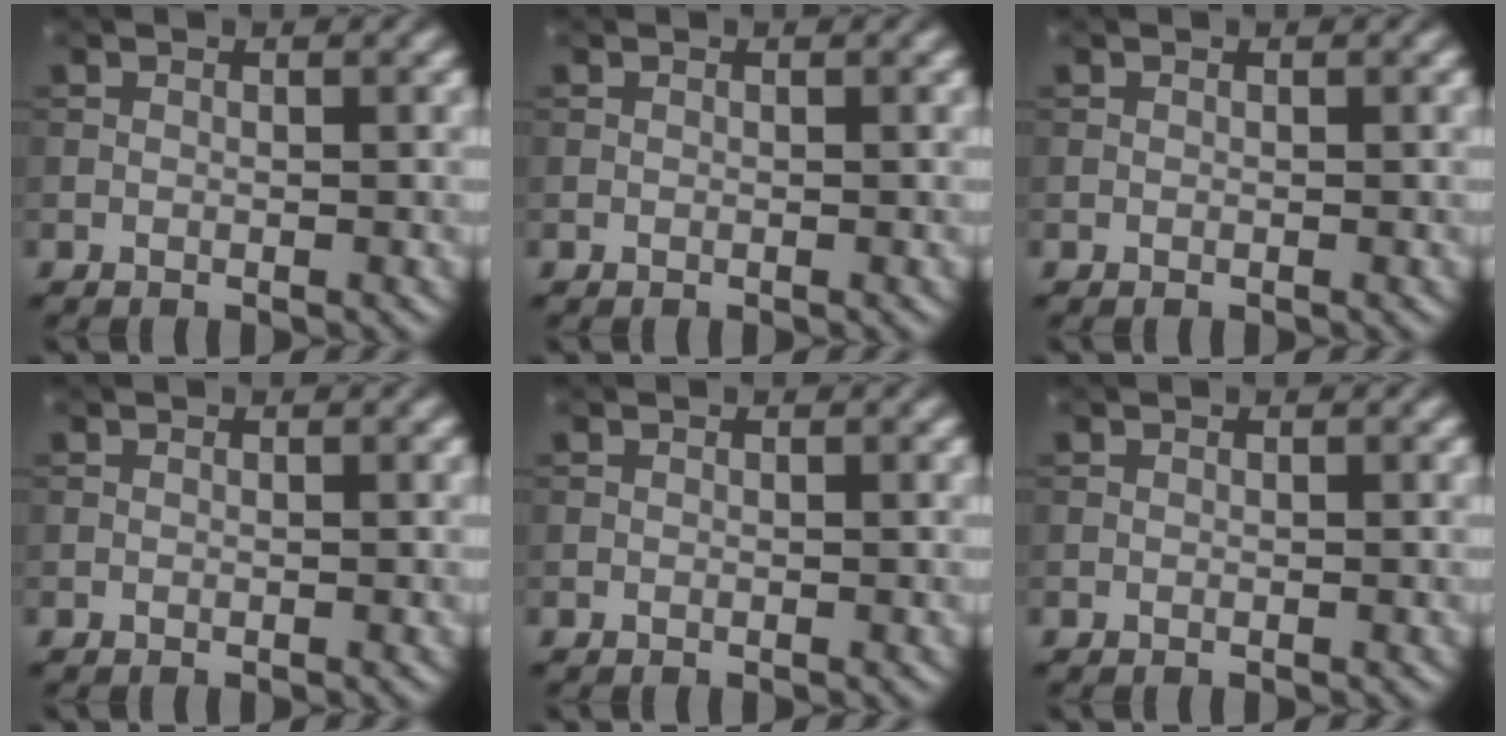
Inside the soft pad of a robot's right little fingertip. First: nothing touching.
{"total": 0.0}
{"total": 0.0}
{"total": 0.0}
{"total": 0.0}
{"total": 0.0}